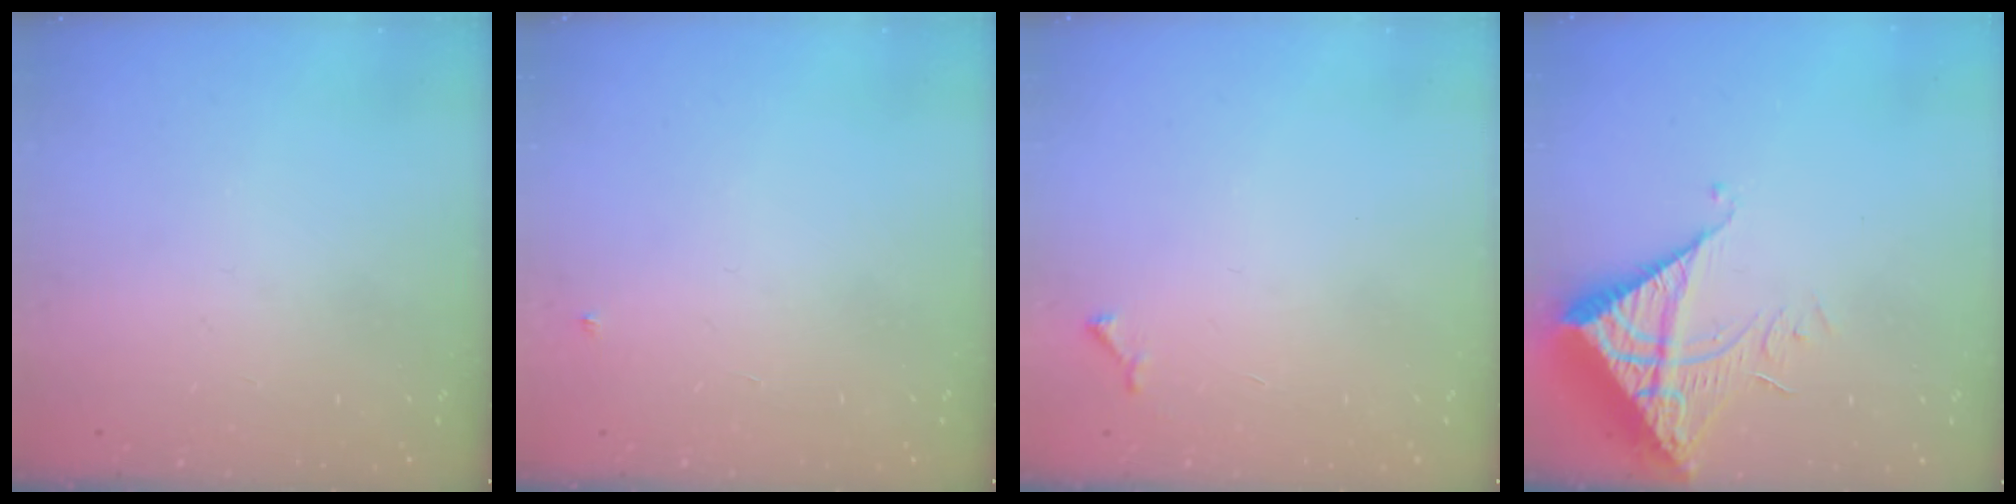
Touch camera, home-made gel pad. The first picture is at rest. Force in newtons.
{"total": 2.7, "press": 2.7, "slide": 0.4}
{"total": 3.7, "press": 3.6, "slide": 0.5}
{"total": 9.1, "press": 9.1, "slide": 0.9}